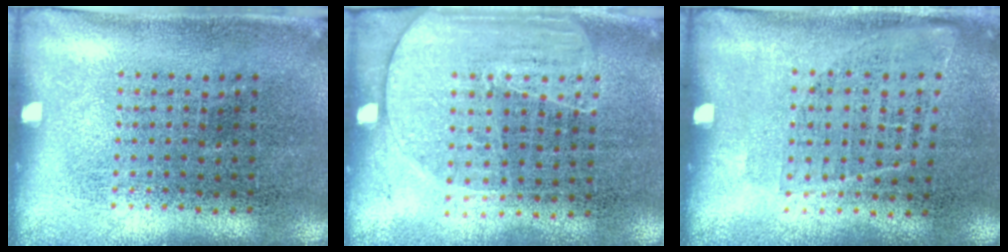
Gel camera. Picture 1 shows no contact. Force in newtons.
{"total": 1.6, "press": 1.4, "slide": 0.8}
{"total": 1.0, "press": 0.8, "slide": 0.6}